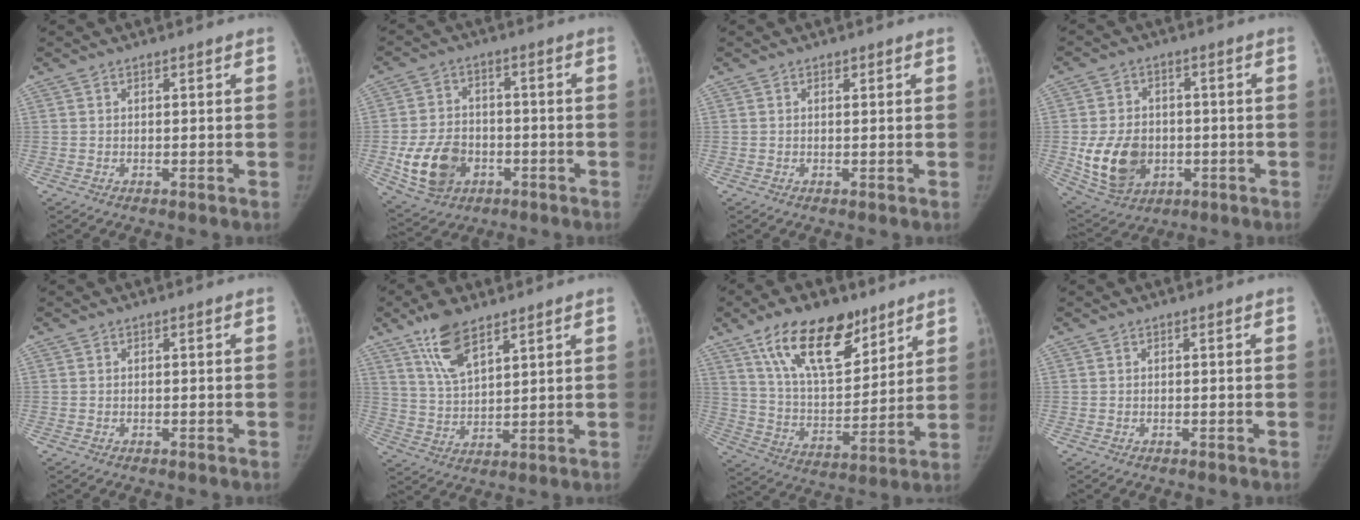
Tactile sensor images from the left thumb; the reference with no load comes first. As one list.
[{"total": 11.9, "force": [-3.5, 9.0, 7.0], "torque": [-0.112, 0.011, -0.055]}, {"total": 0.5, "force": [0.3, 0.4, 0.2], "torque": [0.004, -0.001, 0.003]}, {"total": 12.9, "force": [-2.0, 10.0, 8.0], "torque": [-0.115, -0.001, -0.019]}, {"total": 0.0}, {"total": 9.4, "force": [6.2, 3.7, 6.0], "torque": [-0.103, -0.030, 0.123]}, {"total": 19.1, "force": [11.8, 9.2, 11.9], "torque": [-0.157, -0.055, 0.209]}, {"total": 0.0}]